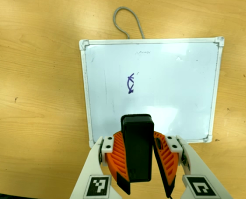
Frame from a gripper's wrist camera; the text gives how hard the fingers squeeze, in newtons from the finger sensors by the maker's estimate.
{"total": 9.6, "left": 9.4, "right": 9.8}